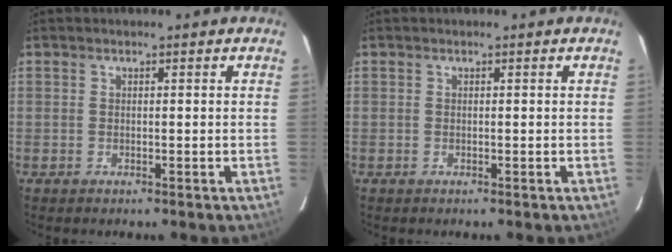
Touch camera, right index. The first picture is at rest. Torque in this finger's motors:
{"motor_torque": [-0.05, -0.02, 0.00, 0.01]}